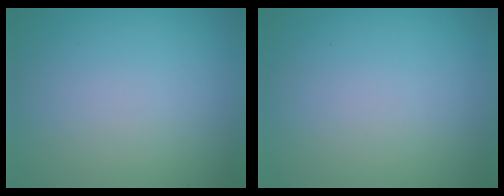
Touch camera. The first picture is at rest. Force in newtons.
{"total": 0.0}